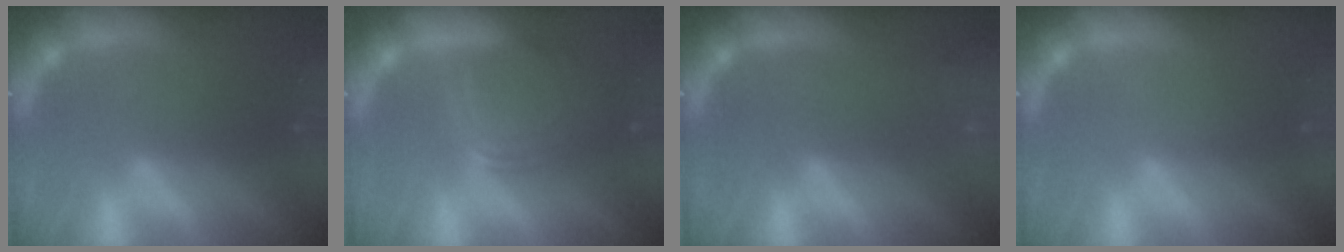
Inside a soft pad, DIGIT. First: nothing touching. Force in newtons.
{"total": 7.6}
{"total": 7.5}
{"total": 1.0}